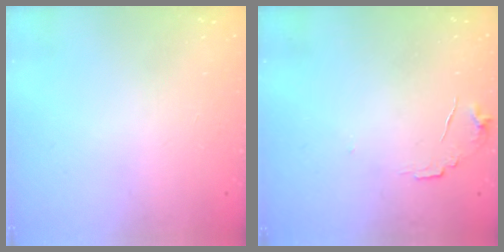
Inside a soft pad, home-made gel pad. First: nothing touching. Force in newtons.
{"total": 6.3, "press": 6.2, "slide": 0.4}